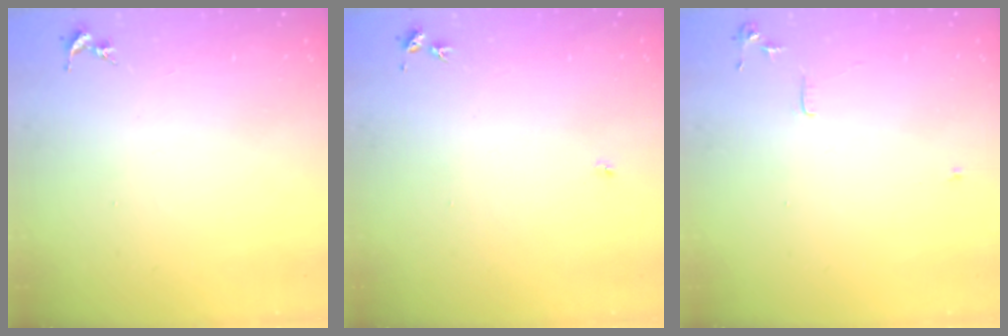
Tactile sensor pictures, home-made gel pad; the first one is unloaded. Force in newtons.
{"total": 3.0, "press": 3.0, "slide": 0.4}
{"total": 6.0, "press": 6.0, "slide": 0.7}